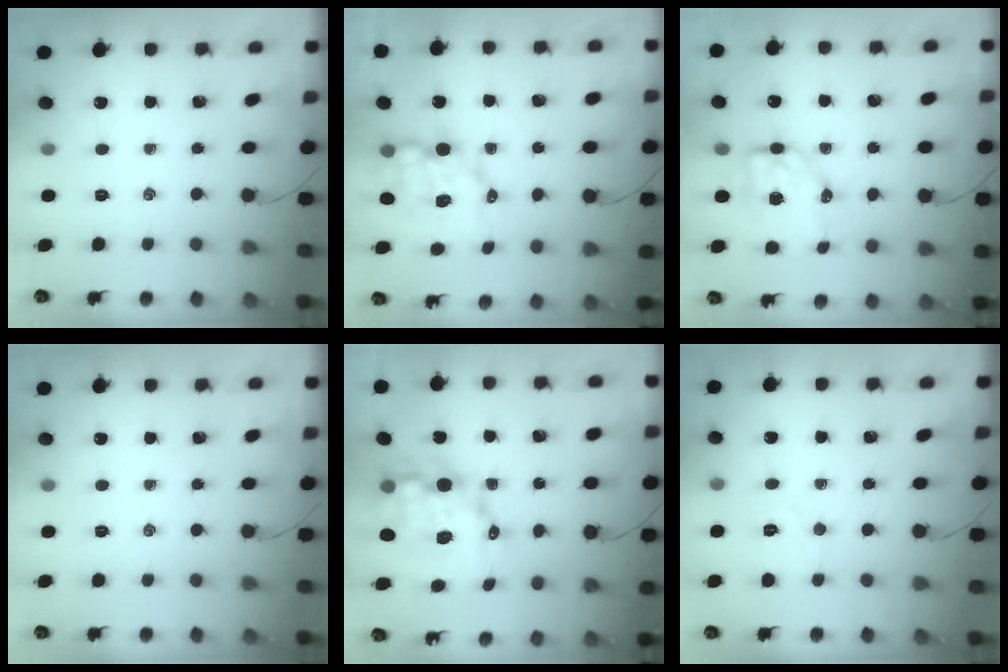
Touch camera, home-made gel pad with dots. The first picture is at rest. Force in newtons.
{"total": 9.5, "press": 9.4, "slide": 1.7}
{"total": 7.8, "press": 7.6, "slide": 1.5}
{"total": 0.0}
{"total": 14.3, "press": 13.9, "slide": 3.2}
{"total": 5.7, "press": 5.6, "slide": 1.2}